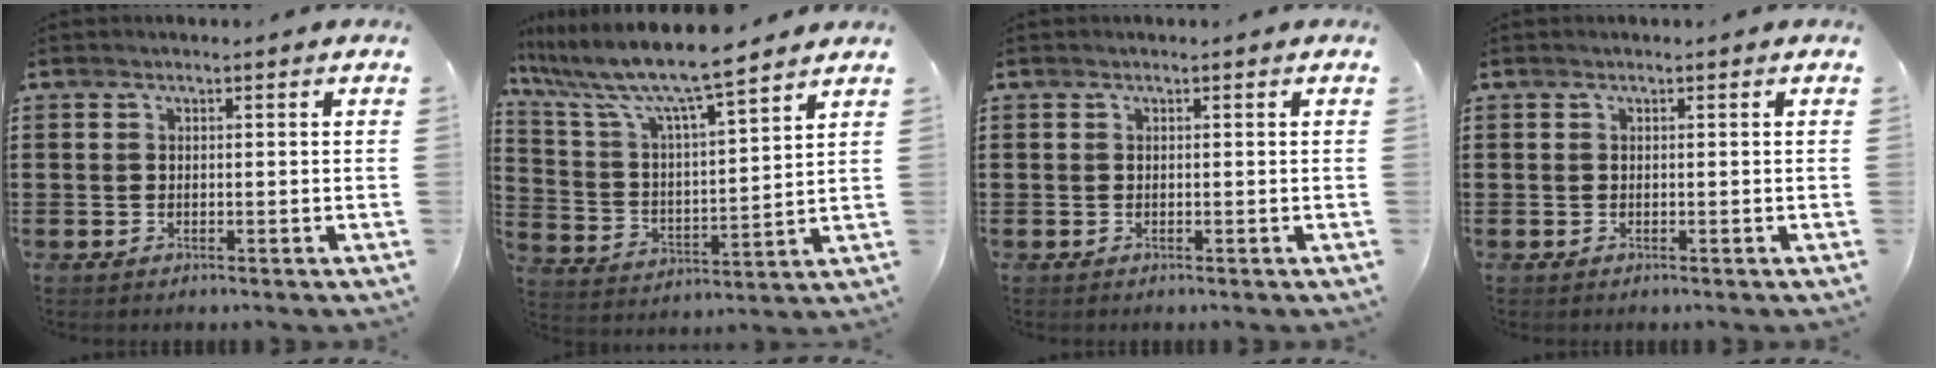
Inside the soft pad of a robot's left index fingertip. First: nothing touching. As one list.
[{"total": 9.1, "force": [8.0, 0.1, 4.4], "torque": [-0.121, -0.050, 0.131]}, {"total": 0.0}, {"total": 0.0}]